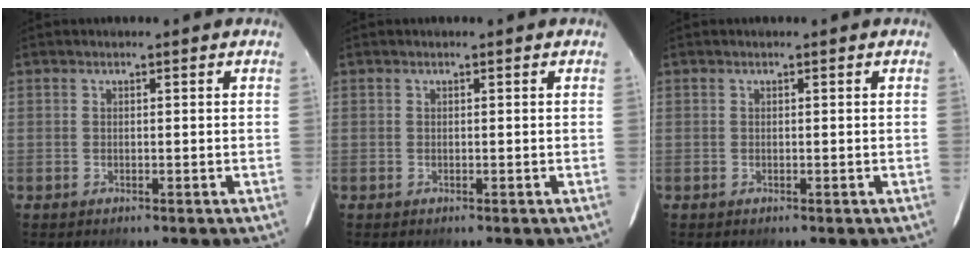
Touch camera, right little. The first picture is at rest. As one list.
[{"total": 0.0}, {"total": 0.0}]